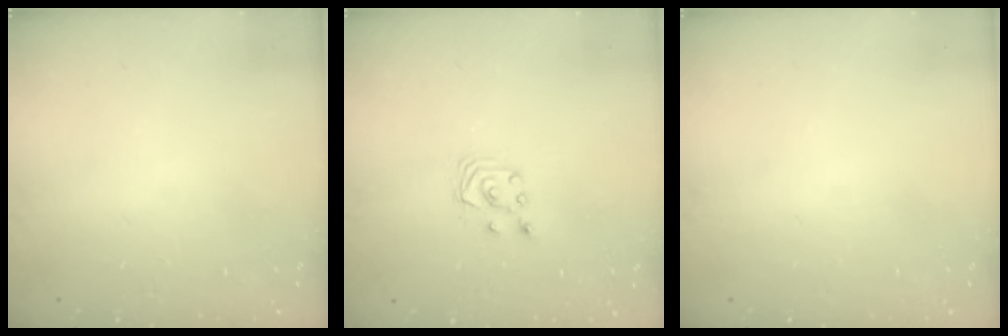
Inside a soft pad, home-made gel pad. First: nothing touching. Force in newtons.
{"total": 3.0, "press": 3.0, "slide": 0.3}
{"total": 0.0}